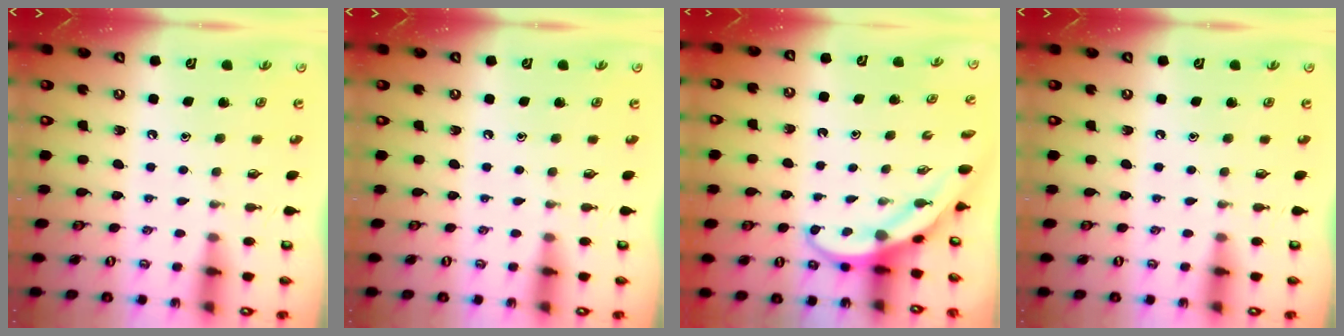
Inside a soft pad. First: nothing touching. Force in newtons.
{"total": 0.0}
{"total": 3.9, "press": 3.9, "slide": 0.4}
{"total": 0.0}